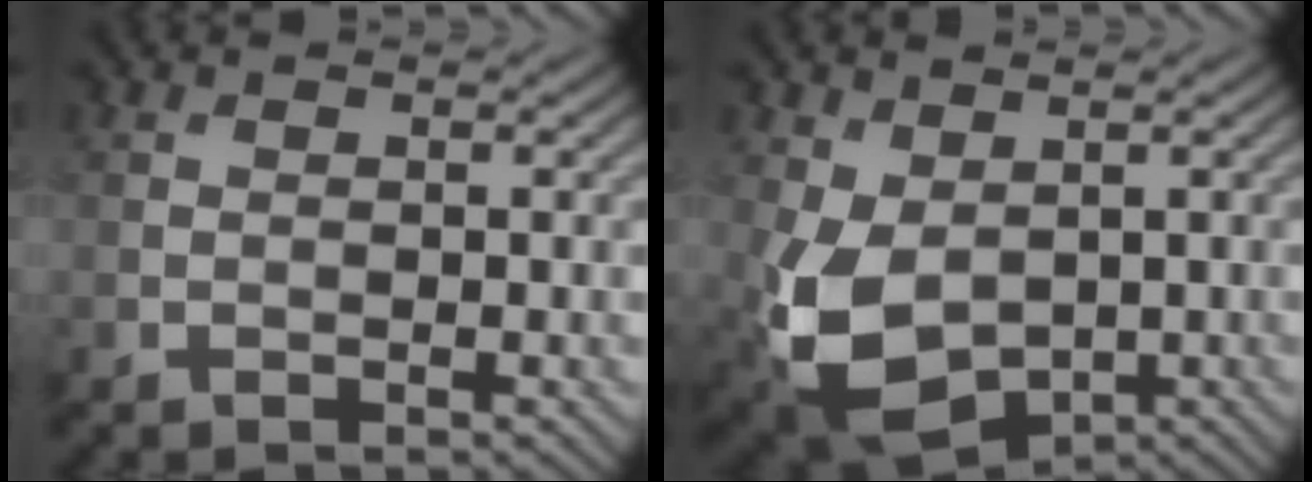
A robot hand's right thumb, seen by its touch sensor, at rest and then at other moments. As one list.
[{"total": 9.3, "force": [-1.0, 6.4, 6.7], "torque": [-0.183, -0.023, -0.019]}]